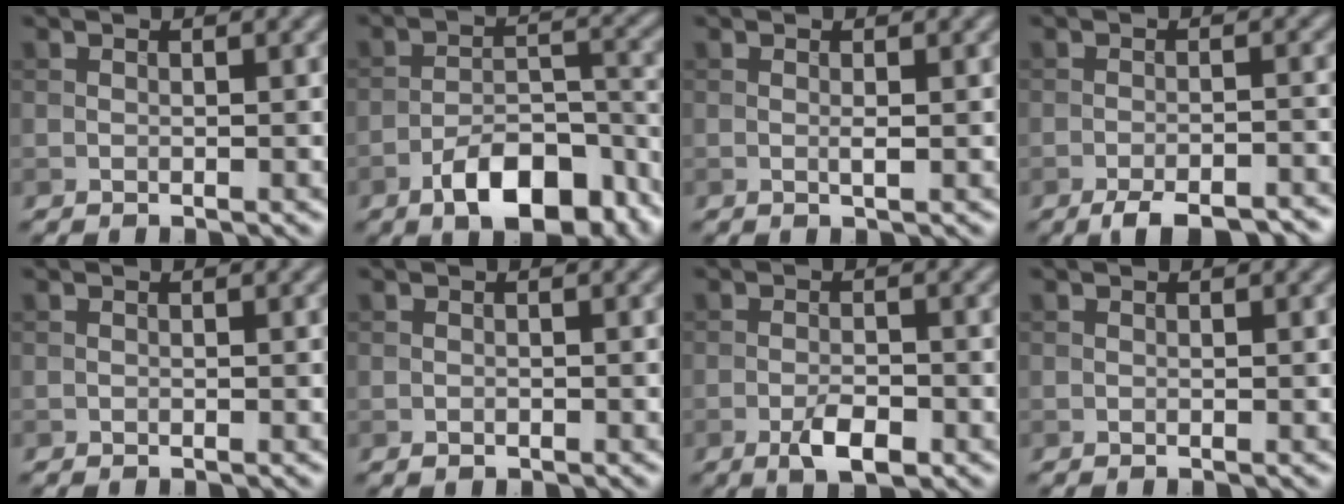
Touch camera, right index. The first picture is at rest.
{"total": 8.9, "force": [-5.7, 3.7, 5.7], "torque": [-0.082, 0.004, -0.099]}
{"total": 0.7, "force": [0.0, 0.1, 0.7], "torque": [-0.015, -0.003, 0.000]}
{"total": 6.3, "force": [-5.1, 1.6, 3.3], "torque": [-0.051, -0.009, -0.069]}
{"total": 0.0}
{"total": 0.5, "force": [-0.4, 0.3, 0.2], "torque": [0.000, -0.002, -0.005]}
{"total": 3.2, "force": [-1.7, 1.2, 2.4], "torque": [-0.044, -0.002, -0.032]}
{"total": 0.0}